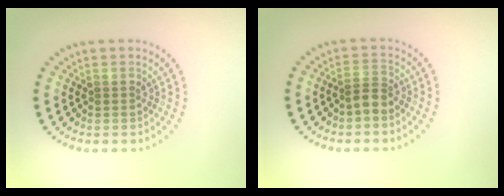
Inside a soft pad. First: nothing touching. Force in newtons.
{"total": 1.5, "press": 1.1, "slide": 1.1}